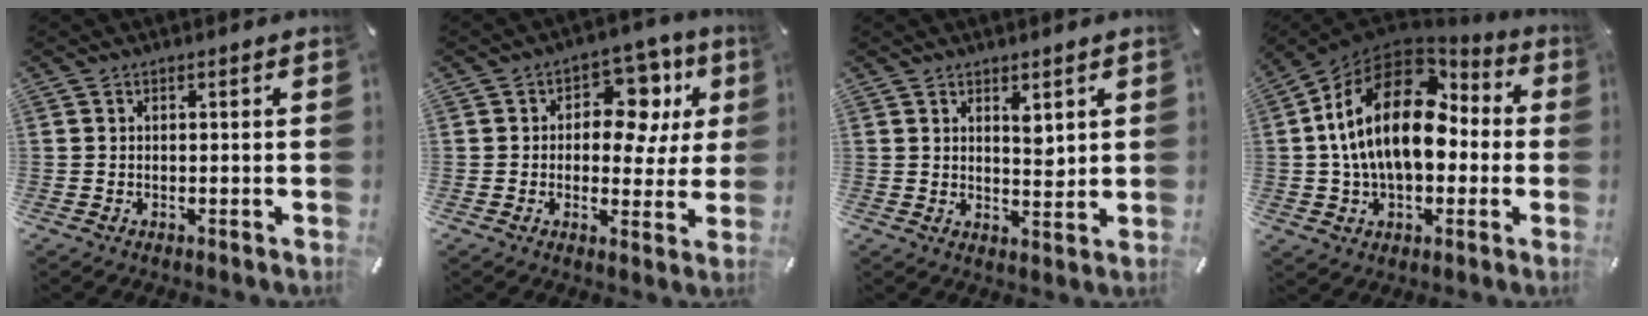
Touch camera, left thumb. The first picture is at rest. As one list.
[{"total": 12.8, "force": [4.1, 8.6, 8.5], "torque": [-0.101, -0.022, 0.065]}, {"total": 4.1, "force": [2.7, 2.0, 2.3], "torque": [-0.019, -0.021, 0.042]}, {"total": 21.7, "force": [2.3, 14.1, 16.3], "torque": [-0.319, 0.009, 0.036]}]